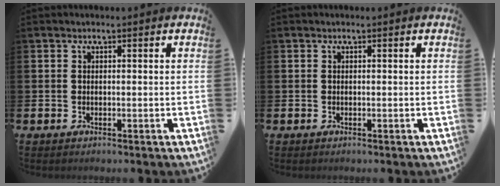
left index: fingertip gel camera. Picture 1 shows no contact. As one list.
[{"total": 0.0}]